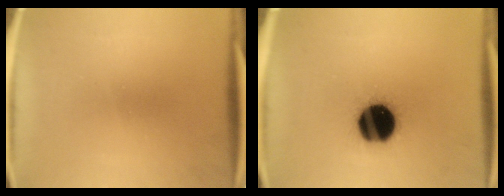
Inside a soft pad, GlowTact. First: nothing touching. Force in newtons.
{"total": 19.3}